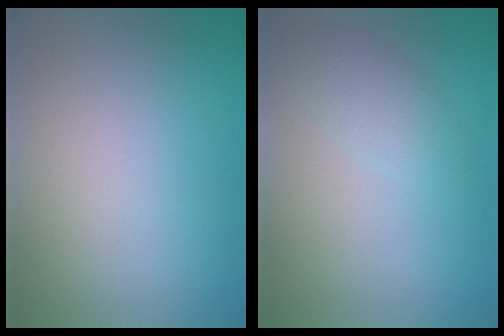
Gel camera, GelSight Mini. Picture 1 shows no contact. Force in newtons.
{"total": 2.0, "press": 2.0, "slide": 0.1}